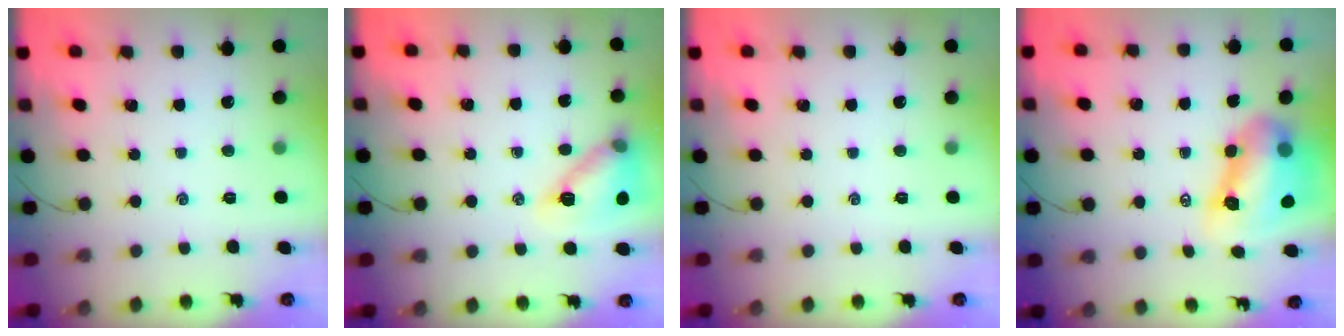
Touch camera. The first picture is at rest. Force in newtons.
{"total": 14.2, "press": 14.1, "slide": 1.6}
{"total": 0.0}
{"total": 11.9, "press": 11.4, "slide": 3.4}